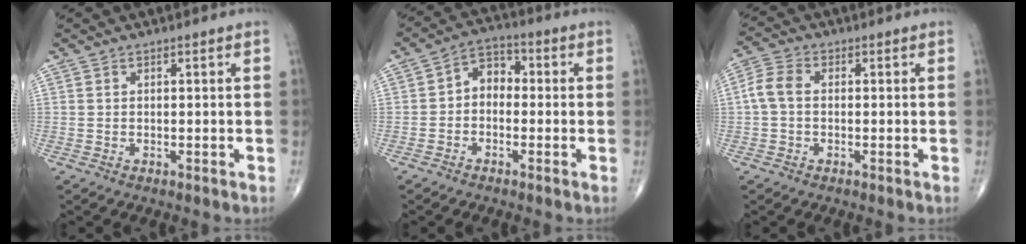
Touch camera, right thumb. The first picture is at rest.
{"total": 5.6, "force": [-0.6, 4.2, 3.7], "torque": [-0.039, 0.024, -0.028]}
{"total": 4.6, "force": [-0.1, 3.1, 3.4], "torque": [-0.073, 0.014, -0.012]}